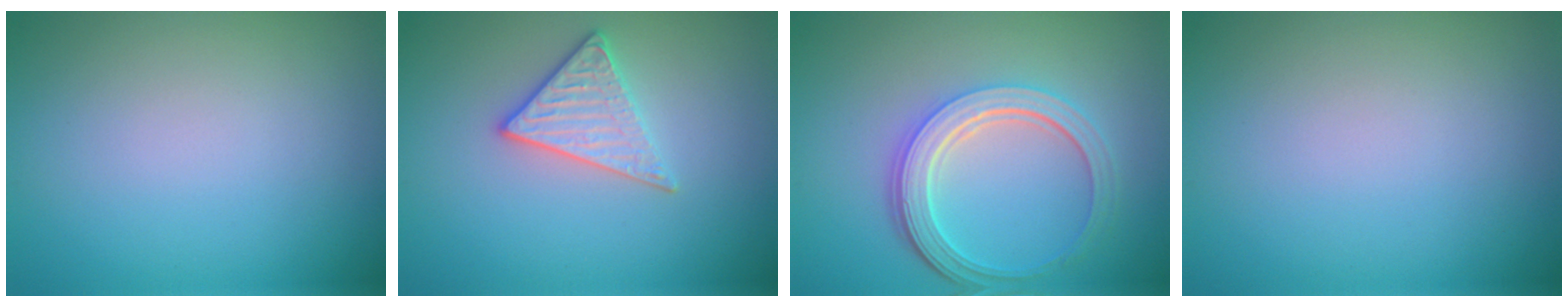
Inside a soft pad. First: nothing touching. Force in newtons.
{"total": 2.7, "press": 2.6, "slide": 1.0}
{"total": 5.0, "press": 3.7, "slide": 3.3}
{"total": 0.0}